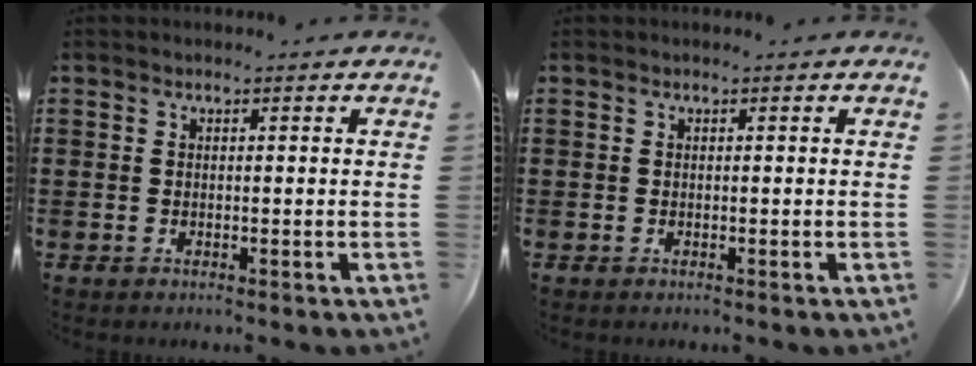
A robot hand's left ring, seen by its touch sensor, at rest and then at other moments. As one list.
[{"total": 0.0}]